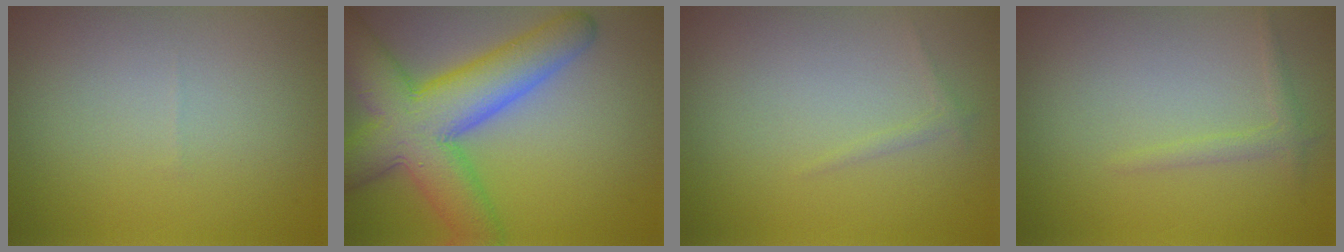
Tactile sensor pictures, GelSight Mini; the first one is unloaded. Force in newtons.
{"total": 10.3, "press": 10.2, "slide": 0.4}
{"total": 0.6, "press": 0.6, "slide": 0.0}
{"total": 1.1, "press": 1.1, "slide": 0.0}